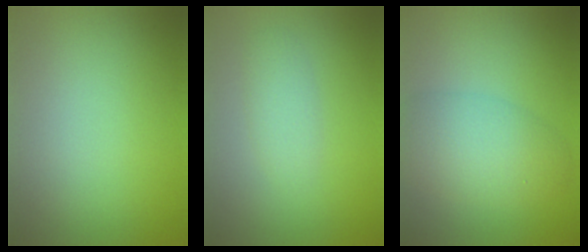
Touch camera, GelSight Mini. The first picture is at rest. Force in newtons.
{"total": 1.6, "press": 1.6, "slide": 0.1}
{"total": 6.4, "press": 6.4, "slide": 0.1}